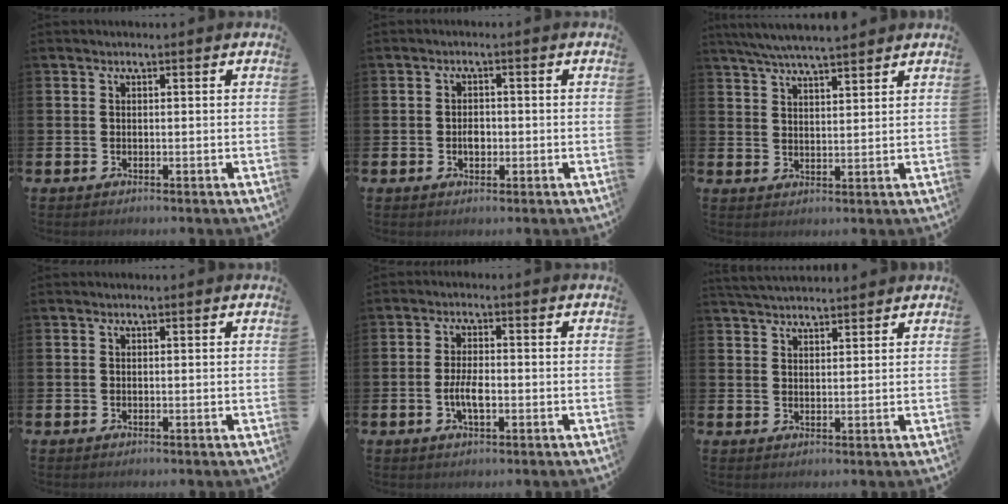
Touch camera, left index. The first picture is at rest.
{"total": 2.0, "force": [-0.3, 1.4, 1.4], "torque": [-0.015, 0.000, -0.010]}
{"total": 5.8, "force": [5.5, 0.3, 1.7], "torque": [-0.055, -0.016, 0.102]}
{"total": 0.0}
{"total": 3.6, "force": [-0.8, 1.4, 3.2], "torque": [-0.062, 0.000, -0.018]}
{"total": 3.6, "force": [3.5, 0.5, 0.6], "torque": [-0.018, -0.014, 0.066]}